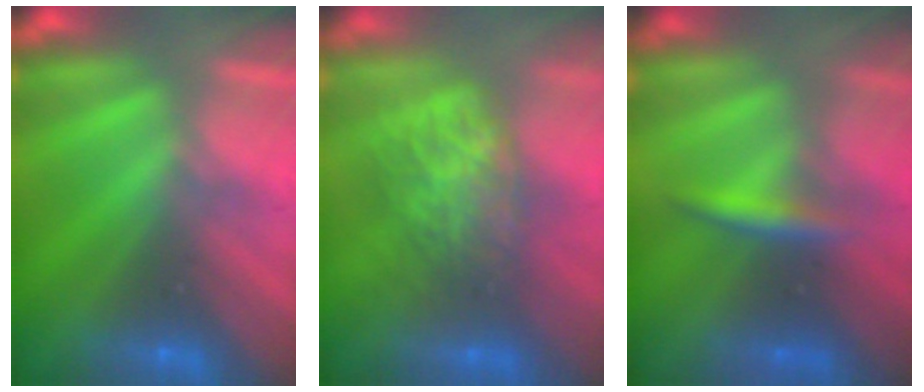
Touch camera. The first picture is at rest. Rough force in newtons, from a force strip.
{"total": 6.9}
{"total": 2.5}